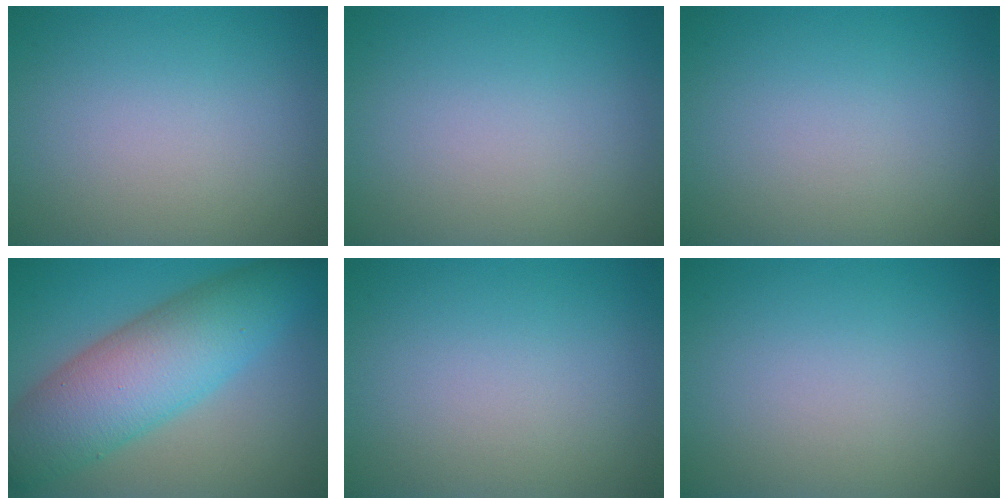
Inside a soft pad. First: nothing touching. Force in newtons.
{"total": 0.0}
{"total": 0.0}
{"total": 9.5, "press": 9.5, "slide": 0.1}
{"total": 0.0}
{"total": 0.0}